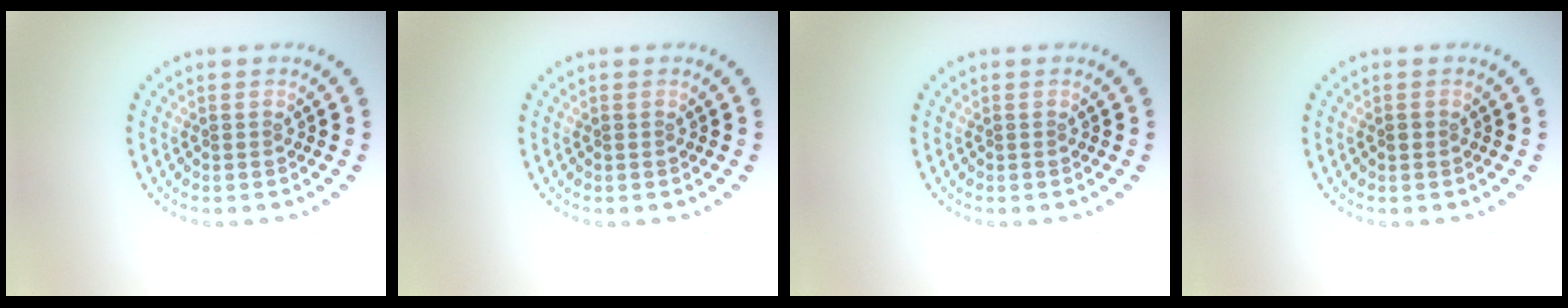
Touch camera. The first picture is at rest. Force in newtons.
{"total": 0.0}
{"total": 0.0}
{"total": 0.6, "press": 0.6, "slide": 0.1}